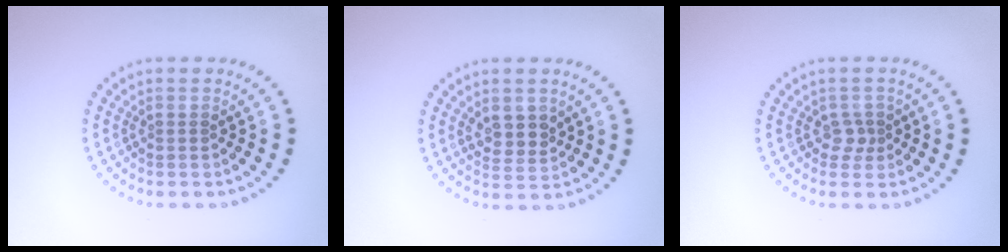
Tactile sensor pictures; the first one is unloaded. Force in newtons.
{"total": 2.5, "press": 2.3, "slide": 1.1}
{"total": 1.4, "press": 1.1, "slide": 0.7}